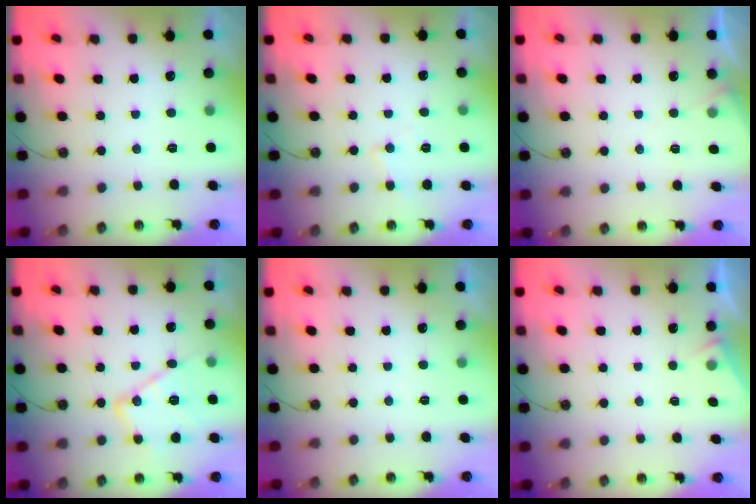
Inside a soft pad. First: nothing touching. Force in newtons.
{"total": 5.6, "press": 5.6, "slide": 0.8}
{"total": 3.8, "press": 3.8, "slide": 0.5}
{"total": 13.5, "press": 13.4, "slide": 1.2}
{"total": 2.7, "press": 2.7, "slide": 0.4}
{"total": 3.6, "press": 3.5, "slide": 0.4}